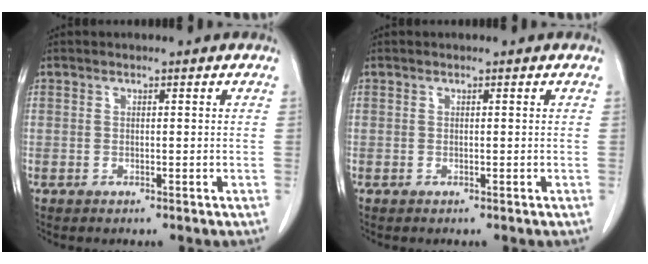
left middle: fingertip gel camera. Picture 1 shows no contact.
{"total": 0.0}